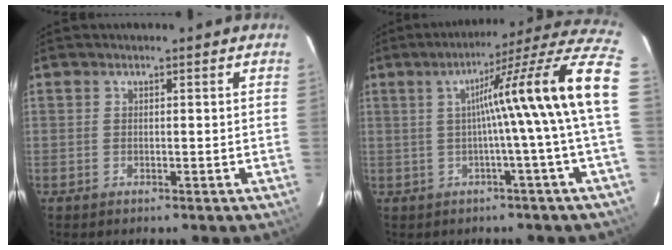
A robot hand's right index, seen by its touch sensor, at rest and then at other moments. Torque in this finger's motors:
{"motor_torque": [1.22, -0.14, 0.62, 0.17]}